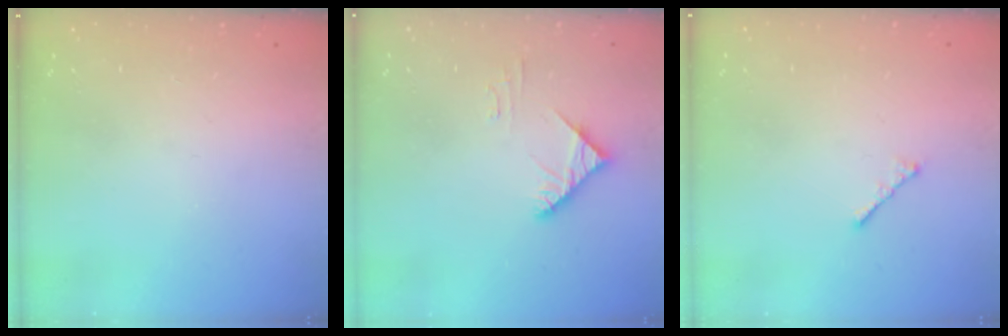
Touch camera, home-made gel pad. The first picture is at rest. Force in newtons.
{"total": 5.6, "press": 5.6, "slide": 0.6}
{"total": 1.7, "press": 1.6, "slide": 0.5}